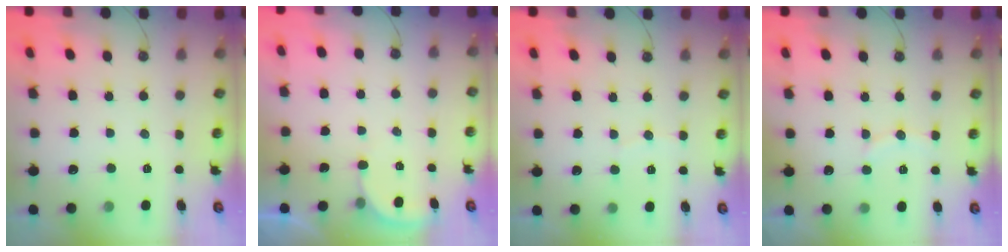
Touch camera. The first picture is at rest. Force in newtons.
{"total": 2.6, "press": 2.6, "slide": 0.2}
{"total": 3.3, "press": 3.2, "slide": 0.4}
{"total": 5.9, "press": 5.8, "slide": 1.2}